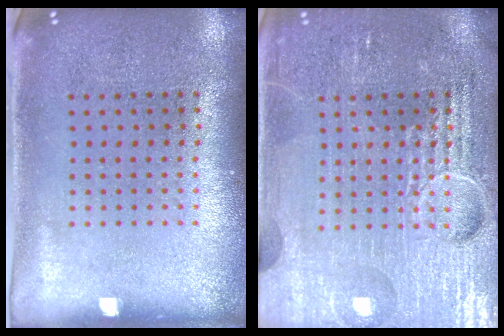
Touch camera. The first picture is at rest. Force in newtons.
{"total": 7.1, "press": 7.1, "slide": 0.9}